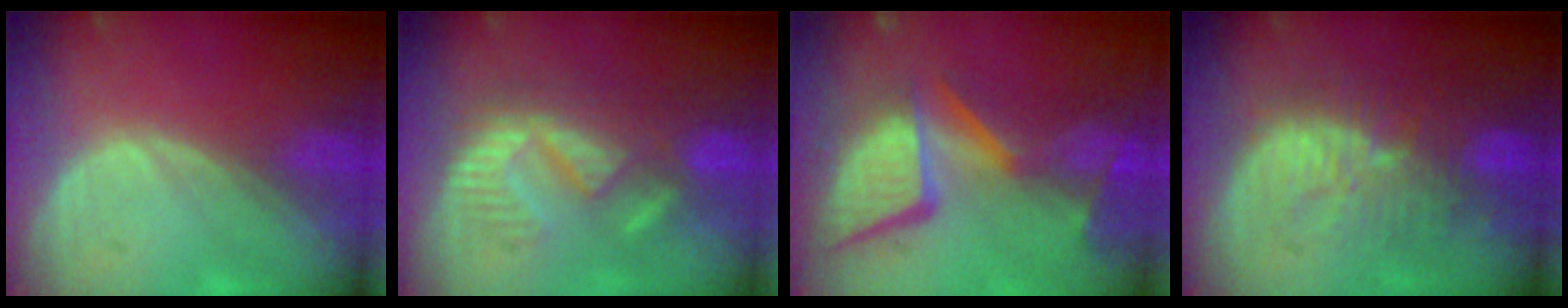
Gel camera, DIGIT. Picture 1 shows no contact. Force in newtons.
{"total": 8.7, "press": 8.5, "slide": 1.6}
{"total": 13.8, "press": 11.2, "slide": 8.0}
{"total": 11.3, "press": 9.9, "slide": 5.3}